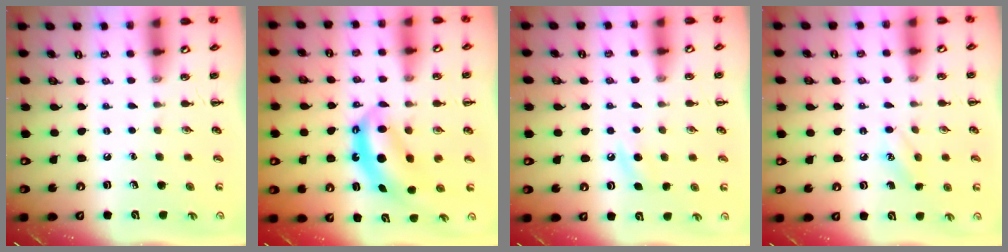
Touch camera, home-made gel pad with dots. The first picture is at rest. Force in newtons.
{"total": 6.7, "press": 6.6, "slide": 1.1}
{"total": 5.5, "press": 5.3, "slide": 1.7}
{"total": 9.0, "press": 8.8, "slide": 1.9}